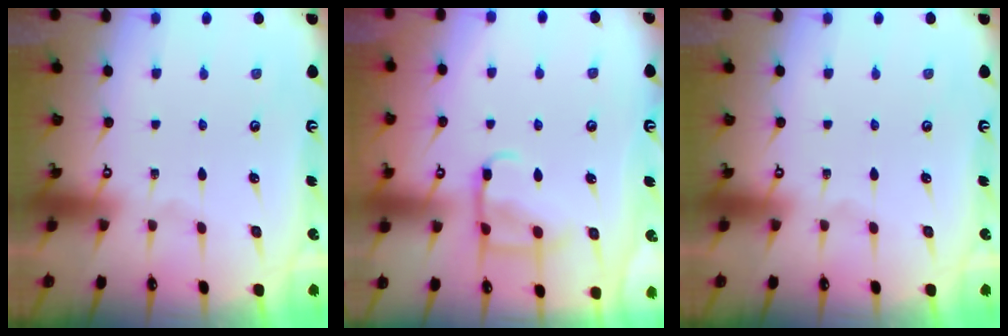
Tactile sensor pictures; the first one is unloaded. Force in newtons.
{"total": 11.2, "press": 11.1, "slide": 1.0}
{"total": 0.0}